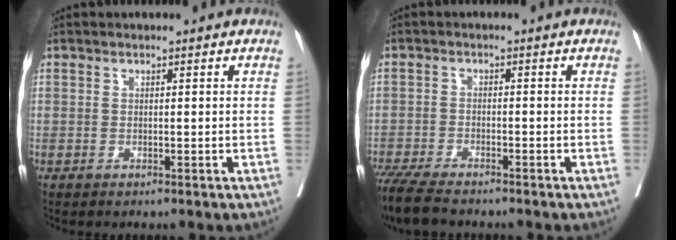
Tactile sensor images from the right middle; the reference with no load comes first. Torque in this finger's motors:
{"motor_torque": [1.05, -1.09, 0.37, 0.11]}